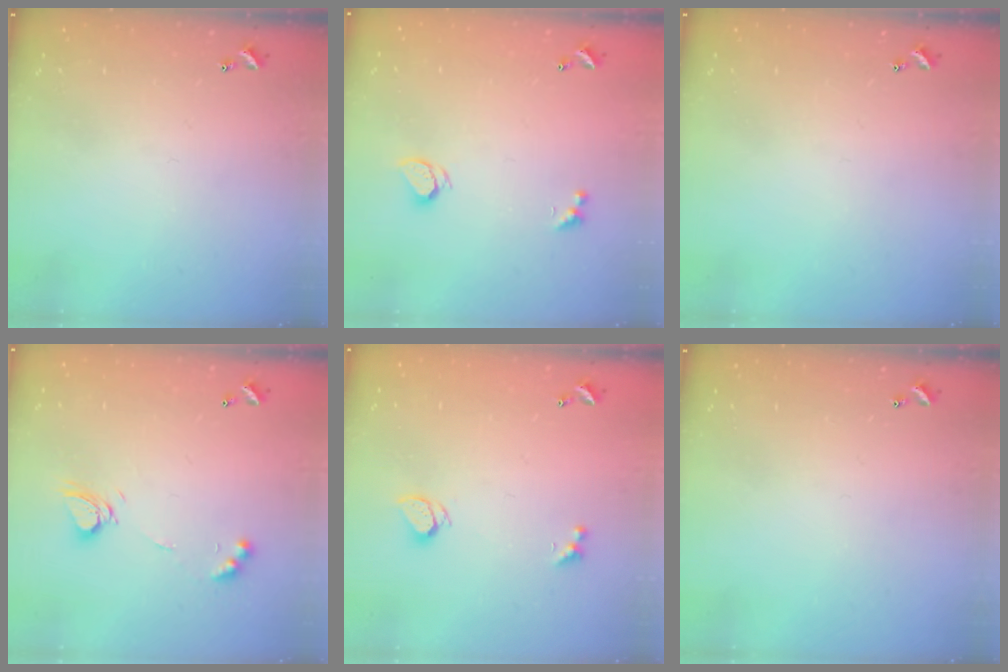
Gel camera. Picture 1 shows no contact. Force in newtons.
{"total": 1.7, "press": 1.7, "slide": 0.2}
{"total": 0.0}
{"total": 7.0, "press": 7.0, "slide": 0.2}
{"total": 2.3, "press": 2.2, "slide": 0.7}
{"total": 0.0}